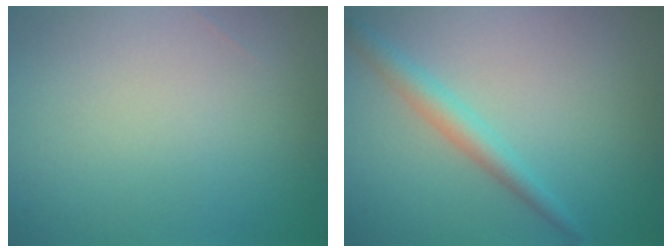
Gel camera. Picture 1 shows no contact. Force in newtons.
{"total": 2.2, "press": 2.2, "slide": 0.1}